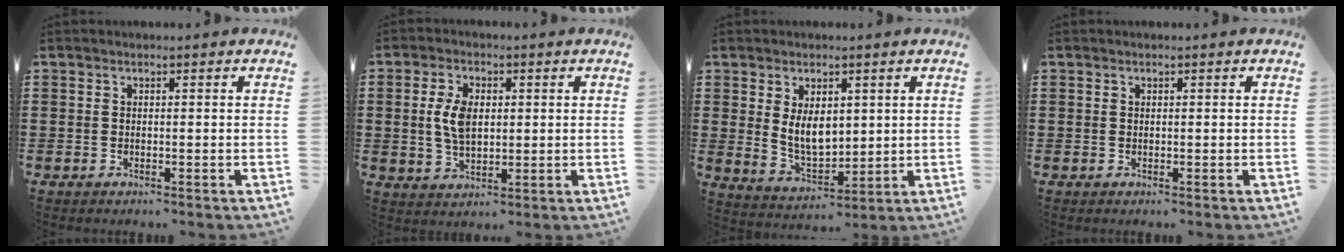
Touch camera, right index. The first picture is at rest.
{"total": 5.9, "force": [0.7, 3.3, 4.8], "torque": [-0.114, 0.006, 0.007]}
{"total": 6.2, "force": [1.7, 3.8, 4.6], "torque": [-0.080, 0.002, 0.030]}
{"total": 0.0}